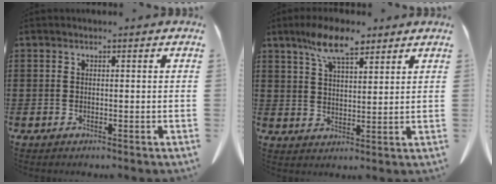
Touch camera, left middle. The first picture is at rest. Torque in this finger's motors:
{"motor_torque": [1.63, 0.51, 0.31, 0.18]}